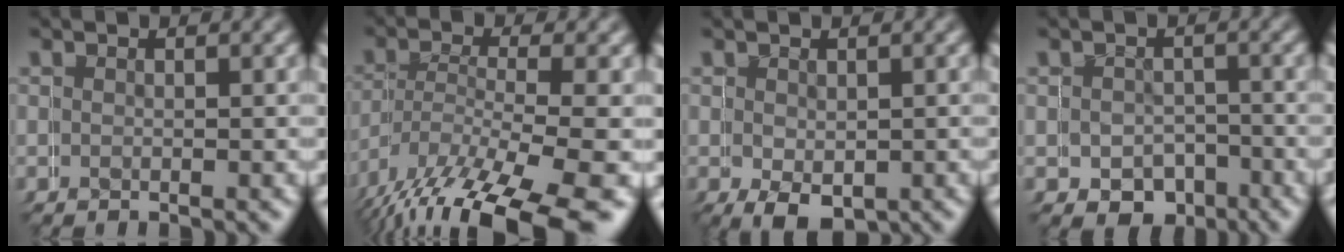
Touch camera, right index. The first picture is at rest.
{"total": 6.3, "force": [-3.4, 3.1, 4.3], "torque": [-0.104, -0.029, -0.033]}
{"total": 3.8, "force": [-1.3, 2.8, 2.2], "torque": [-0.045, -0.028, -0.002]}
{"total": 3.7, "force": [-1.0, 3.5, -0.7], "torque": [0.018, -0.019, -0.014]}